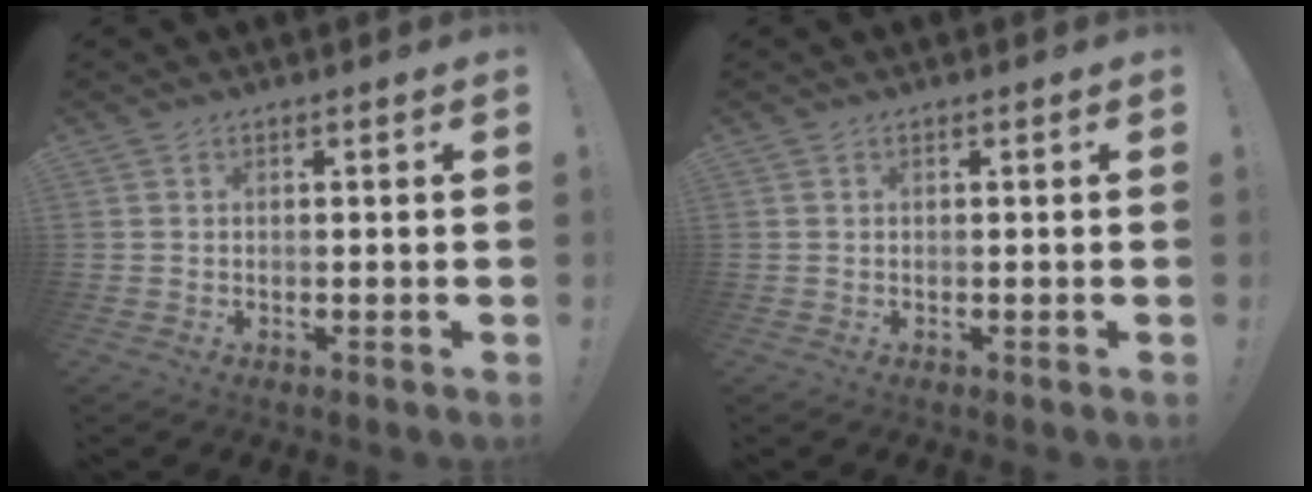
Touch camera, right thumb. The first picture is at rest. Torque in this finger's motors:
{"motor_torque": [-0.14, -0.14, 0.01, -0.01, 0.01]}